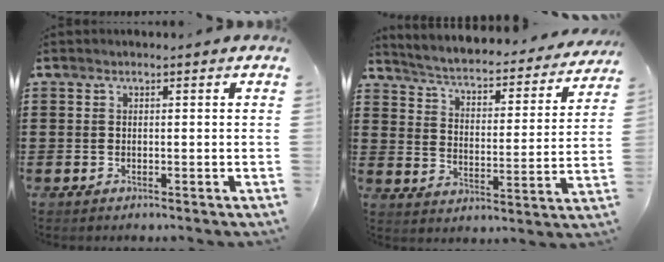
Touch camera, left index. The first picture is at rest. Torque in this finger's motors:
{"motor_torque": [1.07, -1.07, 0.28, 0.05]}